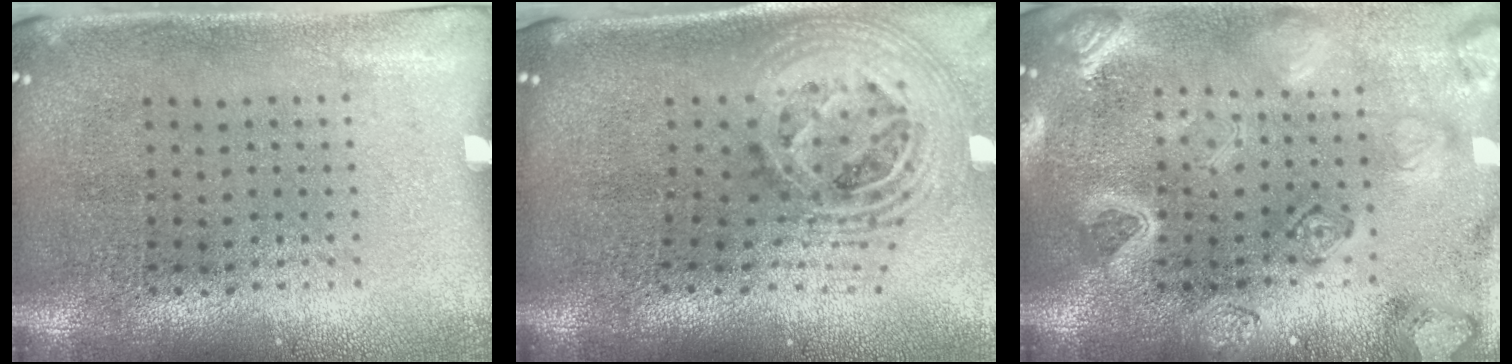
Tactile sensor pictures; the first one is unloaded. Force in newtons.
{"total": 2.4, "press": 1.8, "slide": 1.6}
{"total": 3.6, "press": 3.2, "slide": 1.5}